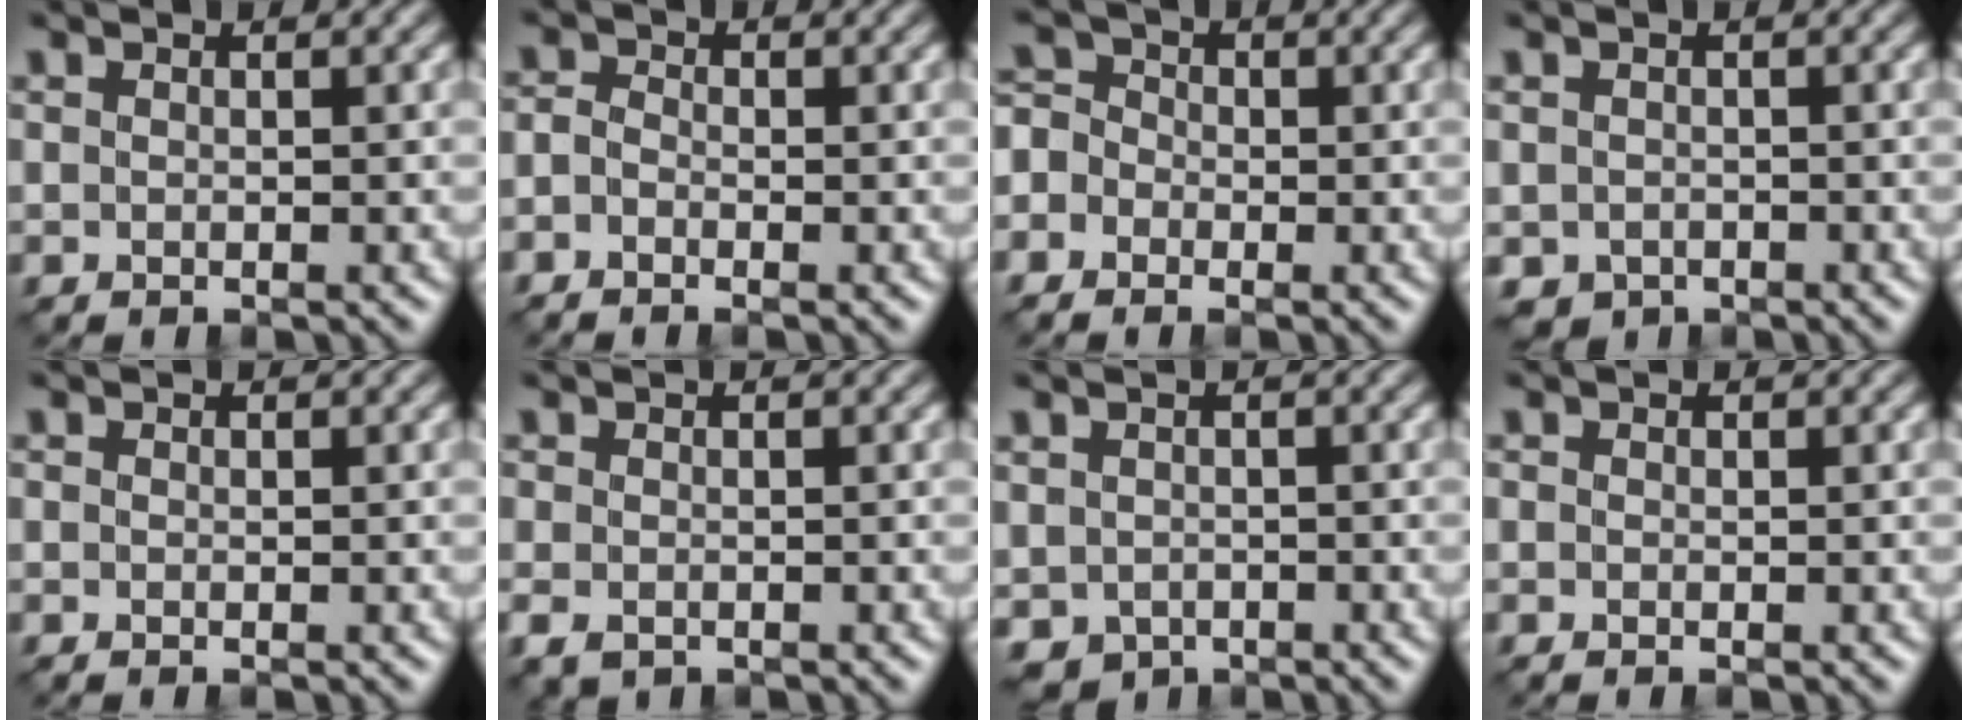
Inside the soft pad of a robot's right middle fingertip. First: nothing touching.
{"total": 1.3, "force": [-0.8, 0.8, 0.6], "torque": [-0.013, 0.003, -0.023]}
{"total": 4.0, "force": [-1.6, 3.5, 1.1], "torque": [-0.009, 0.014, -0.055]}
{"total": 1.6, "force": [-0.9, 1.2, 0.4], "torque": [-0.010, -0.007, -0.020]}
{"total": 0.0}
{"total": 1.5, "force": [-0.7, 1.1, 0.7], "torque": [-0.018, -0.008, -0.018]}
{"total": 2.6, "force": [-1.2, 2.0, 1.1], "torque": [-0.028, -0.007, -0.026]}
{"total": 0.0}